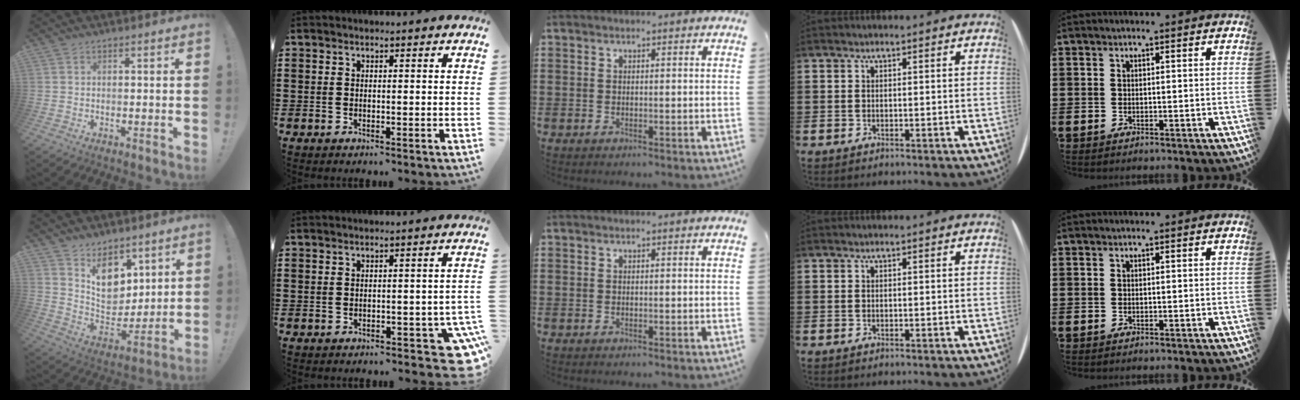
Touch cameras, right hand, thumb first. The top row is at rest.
{"thumb": {"total": 13.1, "force": [8.1, 9.0, 5.0], "torque": [-0.063, -0.063, 0.159]}, "index": {"total": 4.9, "force": [-2.9, 1.8, 3.5], "torque": [-0.056, -0.001, -0.048]}}